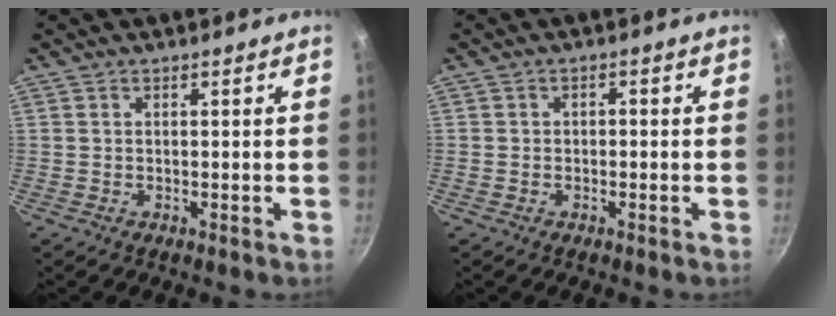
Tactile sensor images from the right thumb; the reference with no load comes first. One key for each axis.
{"total": 1.3, "fx": -0.6, "fy": 1.0, "fz": 0.6, "tx": -0.011, "ty": 0.007, "tz": -0.012}